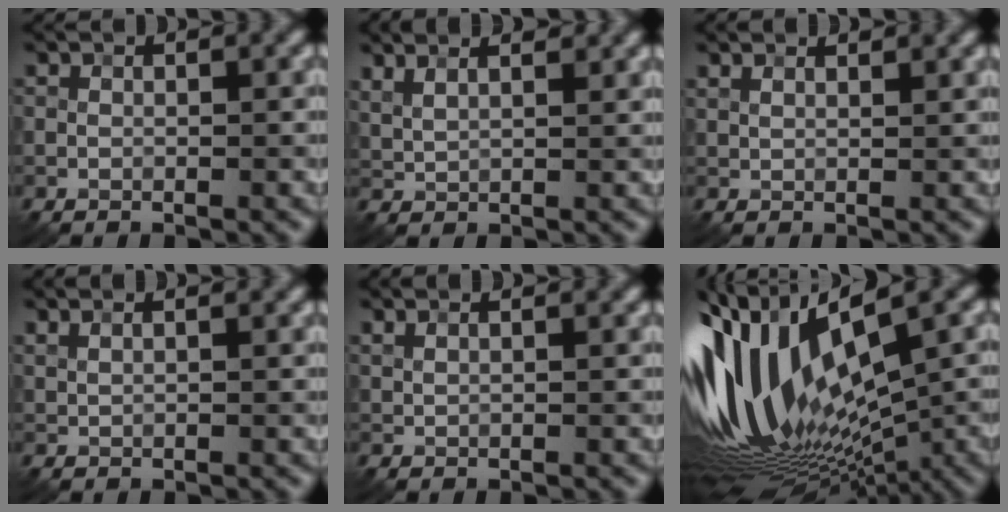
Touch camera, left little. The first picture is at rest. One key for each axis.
{"total": 5.0, "fx": 3.7, "fy": 1.8, "fz": 2.8, "tx": -0.046, "ty": 0.029, "tz": 0.042}
{"total": 3.0, "fx": 2.4, "fy": 1.1, "fz": 1.4, "tx": -0.020, "ty": 0.013, "tz": 0.017}
{"total": 3.2, "fx": 2.4, "fy": 1.3, "fz": 1.6, "tx": -0.014, "ty": 0.021, "tz": 0.016}
{"total": 3.3, "fx": 2.5, "fy": 1.4, "fz": 1.6, "tx": -0.014, "ty": 0.024, "tz": 0.016}
{"total": 15.4, "fx": 1.4, "fy": 7.0, "fz": 13.7, "tx": -0.289, "ty": 0.009, "tz": 0.033}